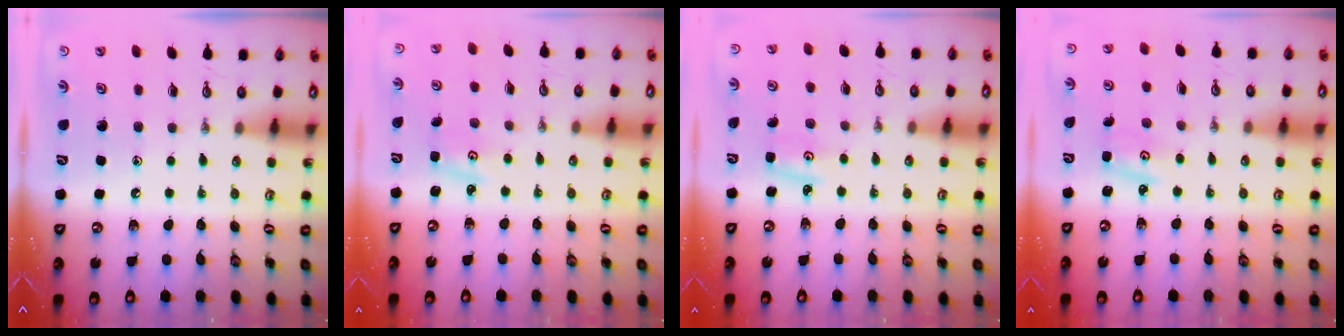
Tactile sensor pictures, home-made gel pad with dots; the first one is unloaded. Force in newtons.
{"total": 1.4, "press": 1.4, "slide": 0.3}
{"total": 2.9, "press": 2.9, "slide": 0.3}
{"total": 1.5, "press": 1.5, "slide": 0.3}